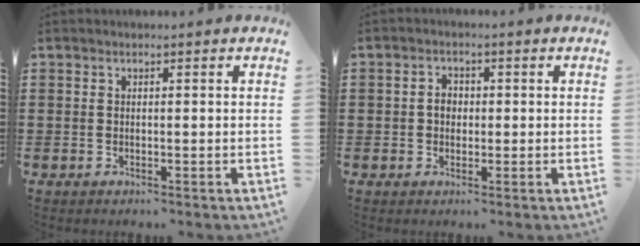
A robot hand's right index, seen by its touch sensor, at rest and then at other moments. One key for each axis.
{"total": 2.3, "fx": -0.1, "fy": 1.8, "fz": 1.4, "tx": -0.029, "ty": 0.008, "tz": -0.004}